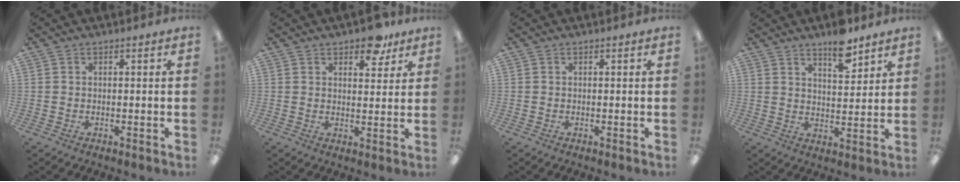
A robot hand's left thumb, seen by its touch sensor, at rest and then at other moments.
{"total": 7.8, "force": [5.5, 3.7, 4.0], "torque": [-0.035, -0.029, 0.093]}
{"total": 0.0}
{"total": 7.8, "force": [6.2, 2.6, 4.0], "torque": [-0.046, -0.043, 0.103]}